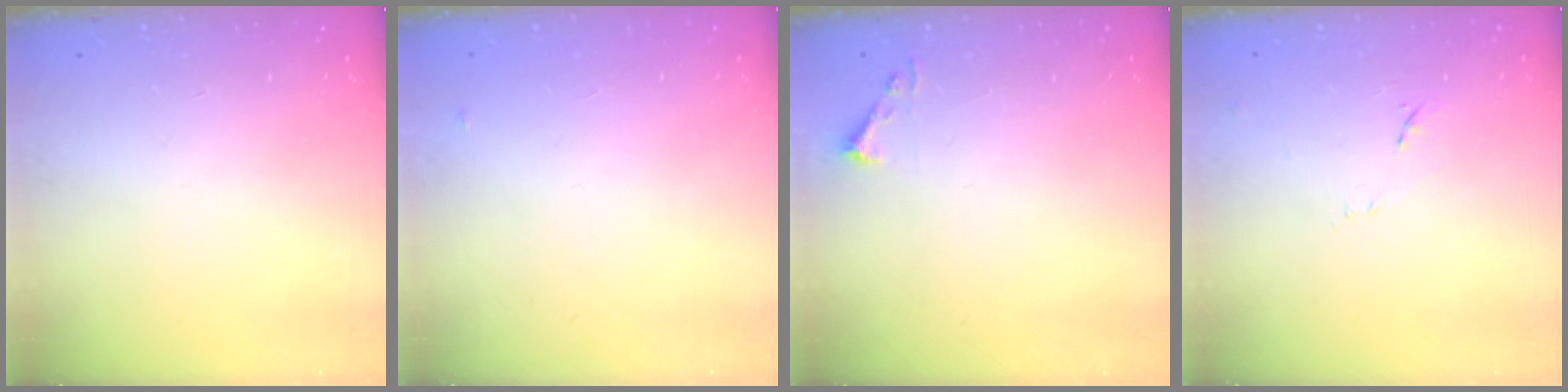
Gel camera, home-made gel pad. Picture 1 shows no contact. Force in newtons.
{"total": 2.8, "press": 2.8, "slide": 0.4}
{"total": 3.7, "press": 3.7, "slide": 0.5}
{"total": 7.1, "press": 7.1, "slide": 0.6}